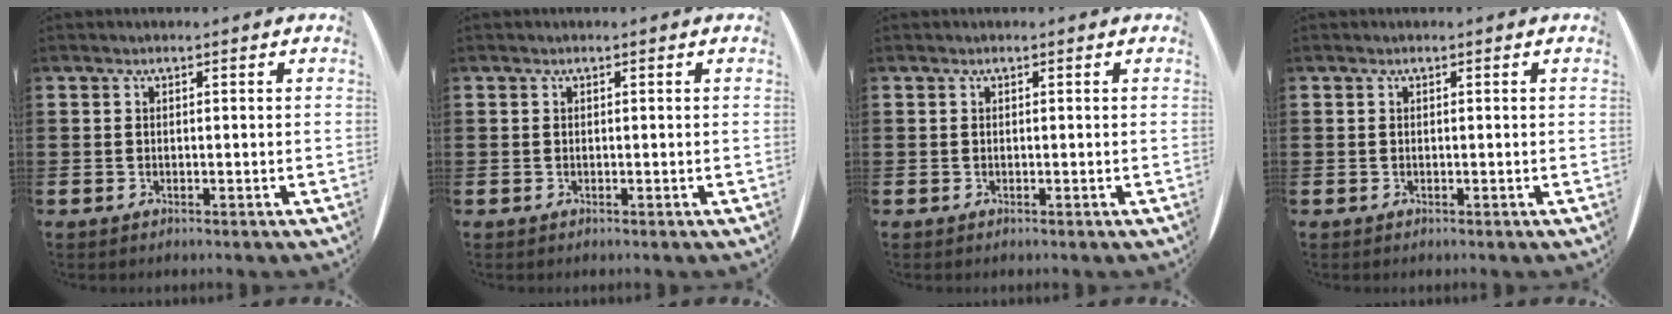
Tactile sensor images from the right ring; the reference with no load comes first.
{"total": 0.0}
{"total": 0.0}
{"total": 0.0}